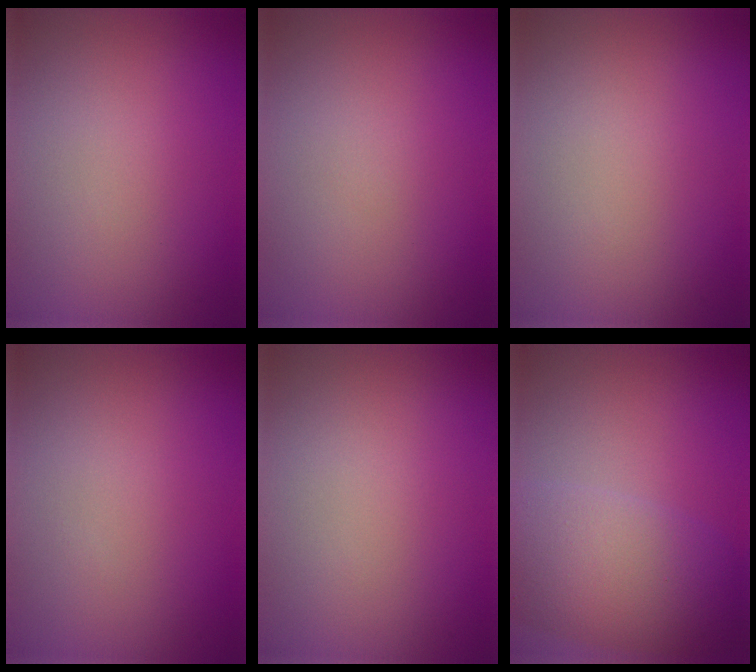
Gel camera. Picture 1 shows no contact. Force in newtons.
{"total": 0.0}
{"total": 0.0}
{"total": 0.0}
{"total": 0.0}
{"total": 8.4, "press": 8.4, "slide": 0.3}